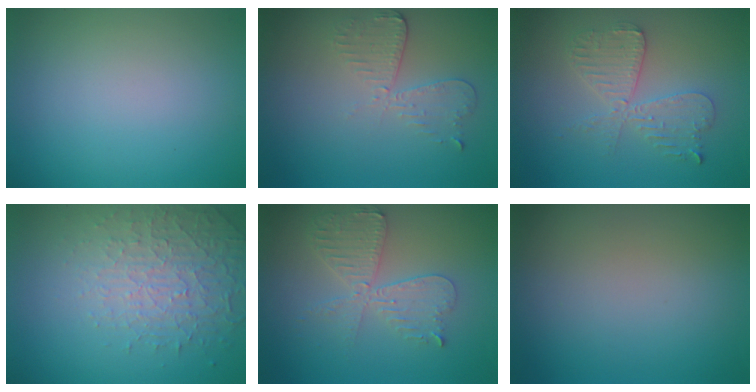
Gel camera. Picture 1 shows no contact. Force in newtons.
{"total": 2.9, "press": 2.6, "slide": 1.4}
{"total": 4.2, "press": 3.6, "slide": 2.2}
{"total": 4.6, "press": 3.2, "slide": 3.3}
{"total": 4.6, "press": 4.0, "slide": 2.2}
{"total": 0.0}